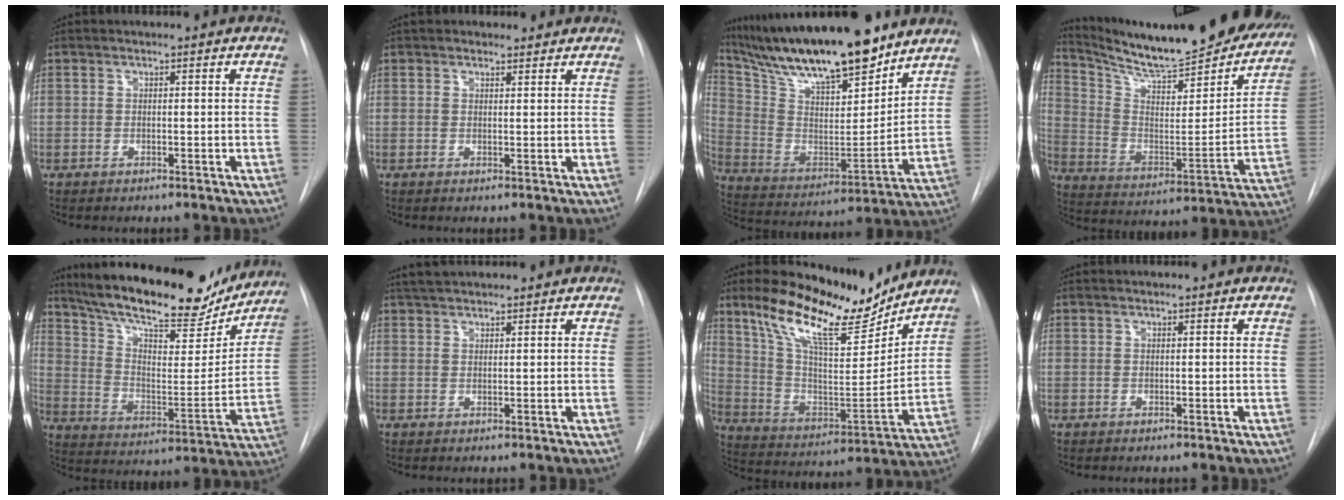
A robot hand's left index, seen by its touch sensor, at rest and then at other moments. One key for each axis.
{"total": 2.2, "fx": 1.8, "fy": 1.2, "fz": 0.4, "tx": -0.002, "ty": 0.012, "tz": 0.020}
{"total": 22.6, "fx": 18.5, "fy": 4.3, "fz": 12.2, "tx": -0.221, "ty": -0.009, "tz": 0.313}
{"total": 25.9, "fx": 23.0, "fy": 4.5, "fz": 11.0, "tx": -0.168, "ty": -0.075, "tz": 0.318}
{"total": 23.7, "fx": 20.1, "fy": 6.1, "fz": 11.1, "tx": -0.183, "ty": -0.015, "tz": 0.292}
{"total": 3.7, "fx": 3.3, "fy": 0.7, "fz": 1.5, "tx": -0.024, "ty": 0.029, "tz": 0.058}
{"total": 17.5, "fx": 14.0, "fy": 4.2, "fz": 9.7, "tx": -0.170, "ty": -0.016, "tz": 0.246}
{"total": 0.0}